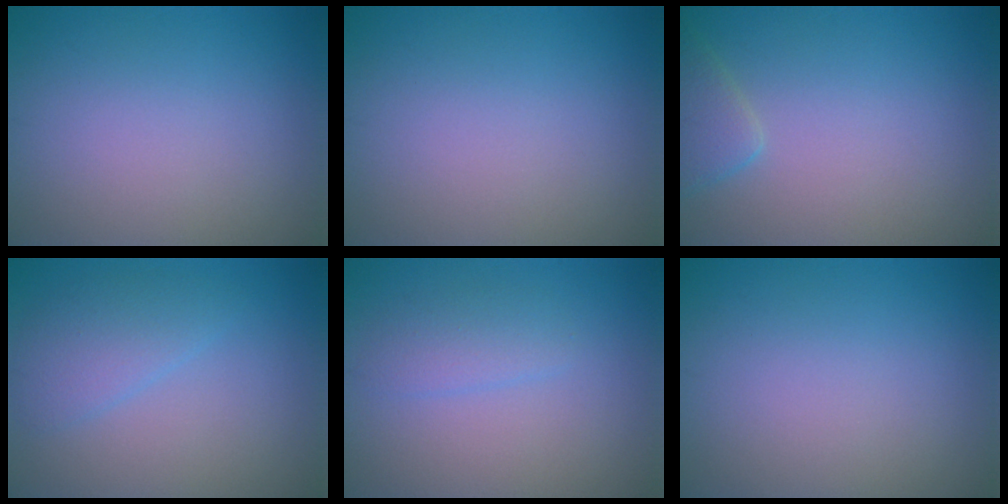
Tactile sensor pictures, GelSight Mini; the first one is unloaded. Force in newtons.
{"total": 0.0}
{"total": 2.3, "press": 2.2, "slide": 0.2}
{"total": 2.5, "press": 2.5, "slide": 0.2}
{"total": 1.8, "press": 1.8, "slide": 0.0}
{"total": 0.0}